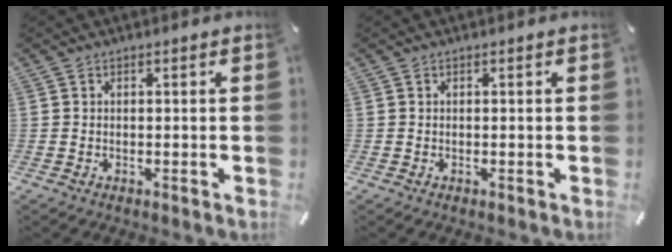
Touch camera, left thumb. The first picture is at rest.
{"total": 0.0}